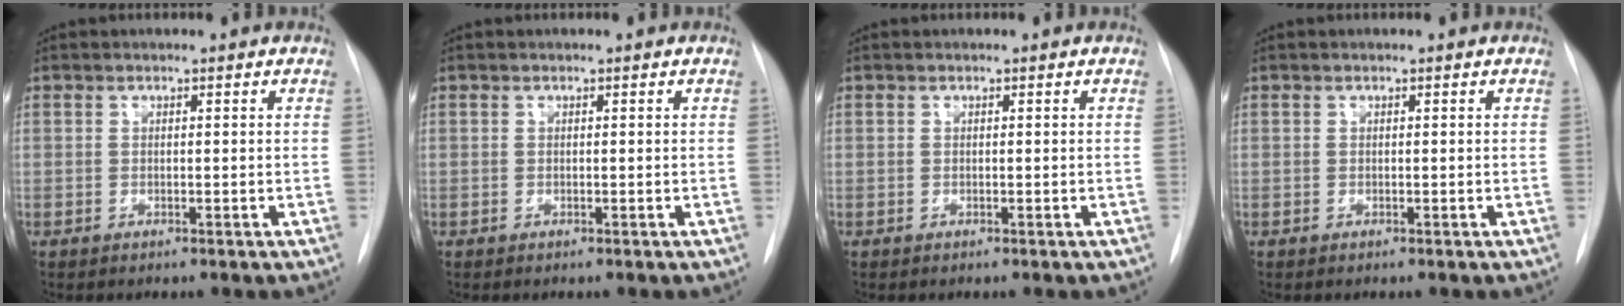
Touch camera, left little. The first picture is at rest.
{"total": 0.0}
{"total": 0.0}
{"total": 0.0}